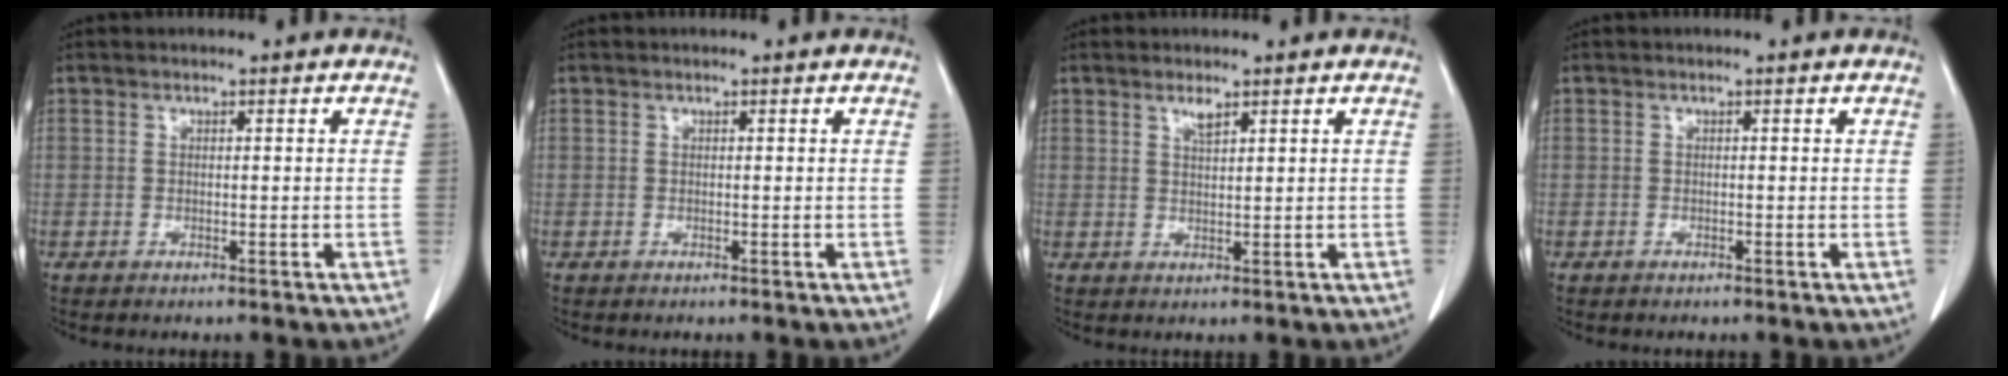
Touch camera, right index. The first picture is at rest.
{"total": 0.0}
{"total": 1.5, "force": [1.1, 0.2, 1.0], "torque": [-0.023, -0.003, 0.023]}
{"total": 0.0}